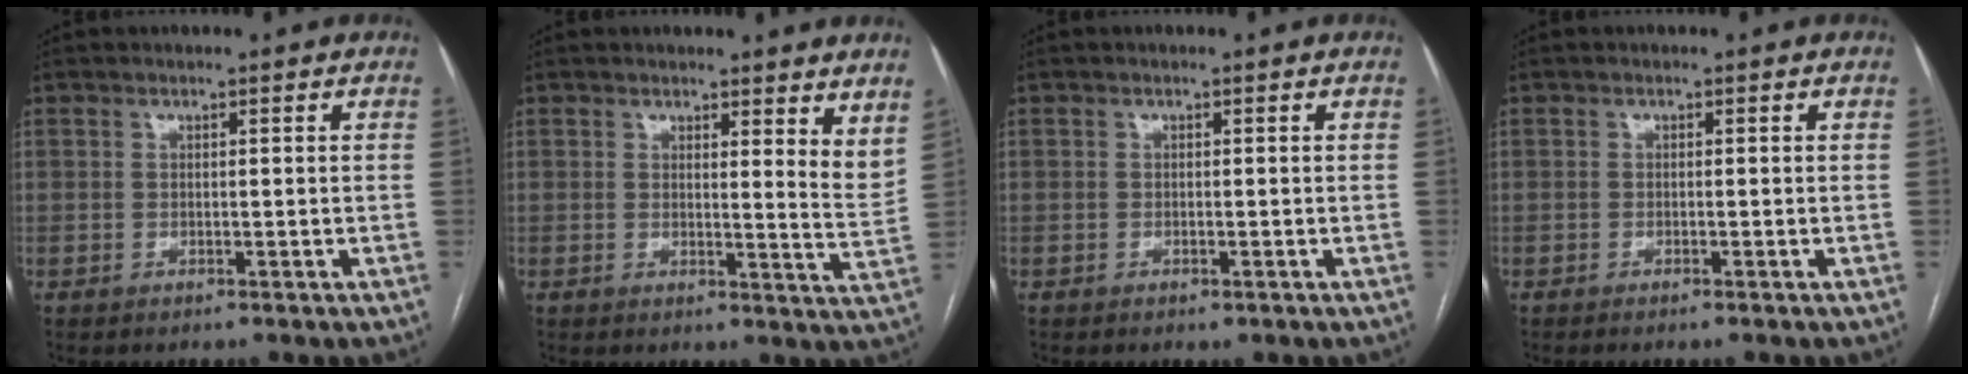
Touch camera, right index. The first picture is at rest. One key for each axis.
{"total": 5.5, "fx": 4.6, "fy": 0.8, "fz": 2.9, "tx": -0.032, "ty": -0.032, "tz": 0.040}
{"total": 0.7, "fx": -0.4, "fy": 0.3, "fz": 0.4, "tx": -0.003, "ty": 0.000, "tz": -0.003}
{"total": 0.8, "fx": -0.6, "fy": -0.1, "fz": 0.5, "tx": -0.007, "ty": 0.000, "tz": -0.011}